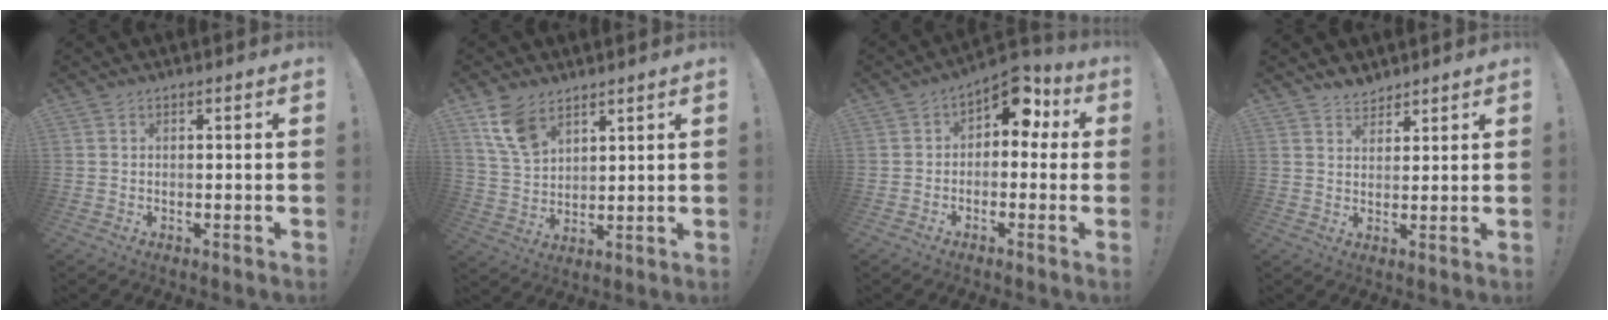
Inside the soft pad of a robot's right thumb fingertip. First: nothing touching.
{"total": 10.1, "force": [6.5, 5.6, 5.3], "torque": [-0.100, -0.025, 0.129]}
{"total": 8.7, "force": [3.3, 5.6, 5.8], "torque": [-0.069, -0.015, 0.061]}
{"total": 4.2, "force": [3.8, 1.9, 0.3], "torque": [0.004, -0.022, 0.069]}